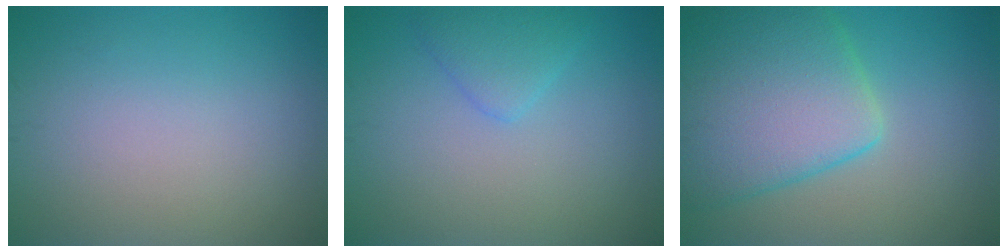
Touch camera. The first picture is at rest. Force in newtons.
{"total": 2.1, "press": 2.1, "slide": 0.2}
{"total": 9.6, "press": 9.6, "slide": 0.6}